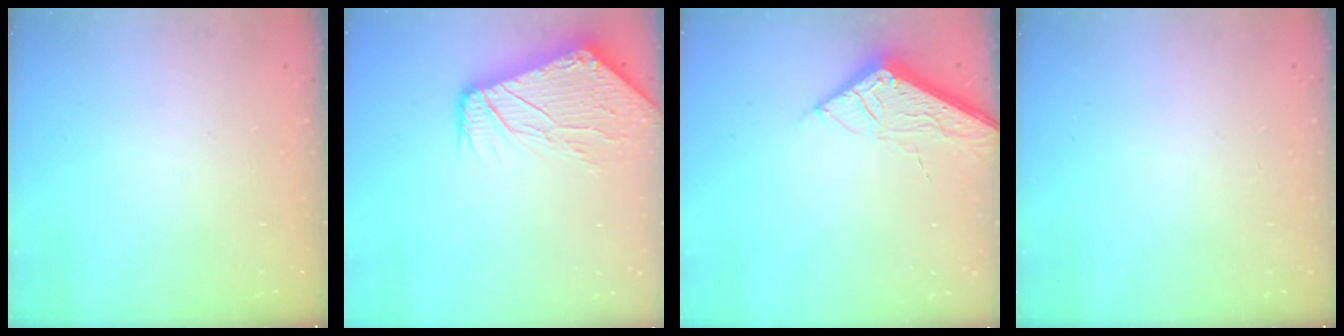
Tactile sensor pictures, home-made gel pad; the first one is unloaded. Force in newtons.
{"total": 12.9, "press": 12.8, "slide": 1.7}
{"total": 5.7, "press": 5.7, "slide": 0.6}
{"total": 0.0}